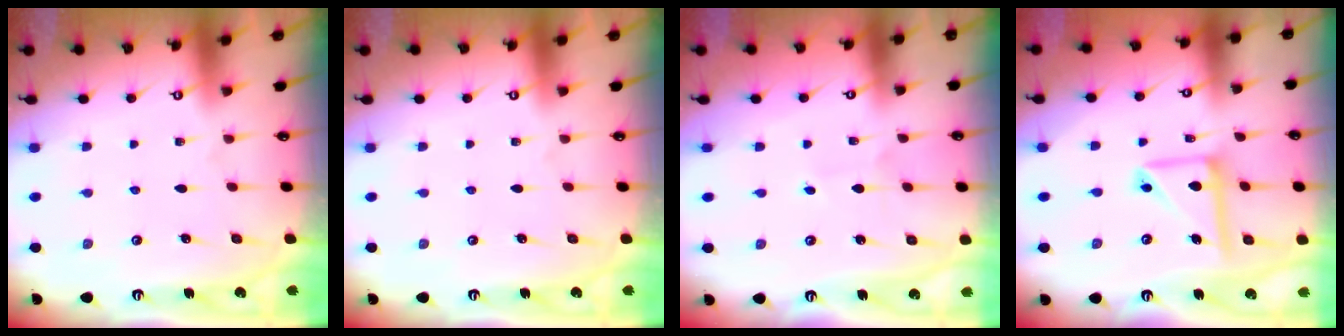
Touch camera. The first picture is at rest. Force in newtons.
{"total": 0.0}
{"total": 1.6, "press": 1.6, "slide": 0.1}
{"total": 13.0, "press": 12.9, "slide": 1.3}